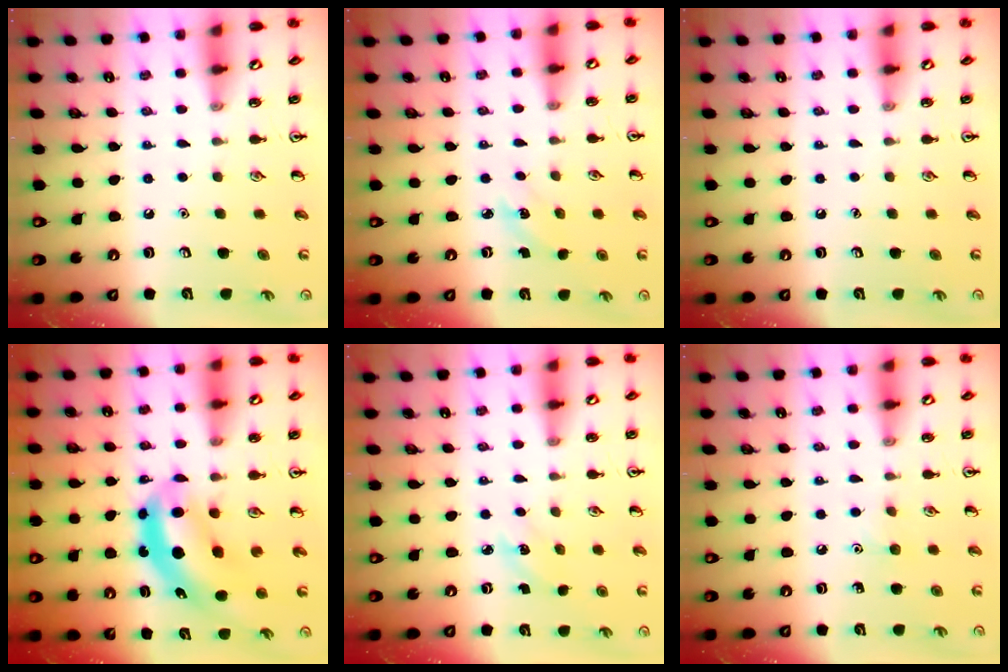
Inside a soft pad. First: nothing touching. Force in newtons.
{"total": 2.1, "press": 2.0, "slide": 0.8}
{"total": 0.0}
{"total": 6.9, "press": 6.6, "slide": 1.9}
{"total": 2.4, "press": 2.2, "slide": 0.8}
{"total": 4.1, "press": 3.9, "slide": 1.4}